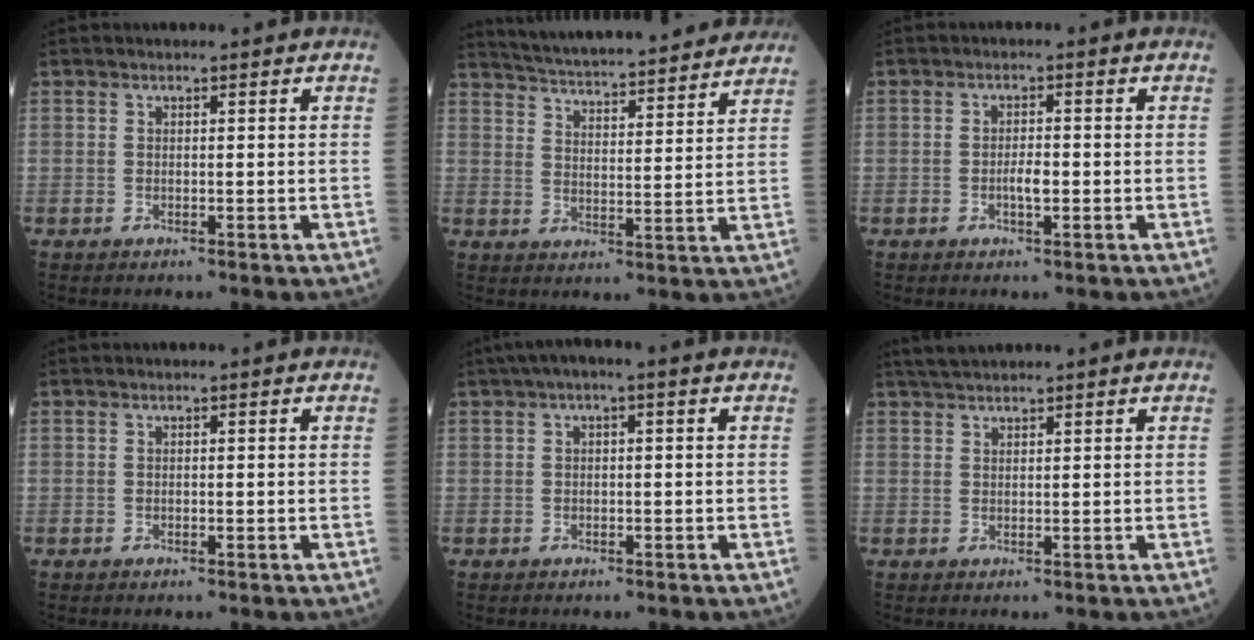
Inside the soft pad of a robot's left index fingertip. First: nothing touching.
{"total": 21.7, "force": [20.0, 2.1, 8.0], "torque": [-0.126, 0.001, 0.272]}
{"total": 2.2, "force": [-0.8, 0.5, 1.9], "torque": [-0.034, -0.001, -0.016]}
{"total": 0.0}
{"total": 2.8, "force": [0.8, 0.6, 2.6], "torque": [-0.038, 0.015, 0.009]}
{"total": 2.8, "force": [2.6, 0.0, 1.2], "torque": [-0.021, 0.020, 0.048]}